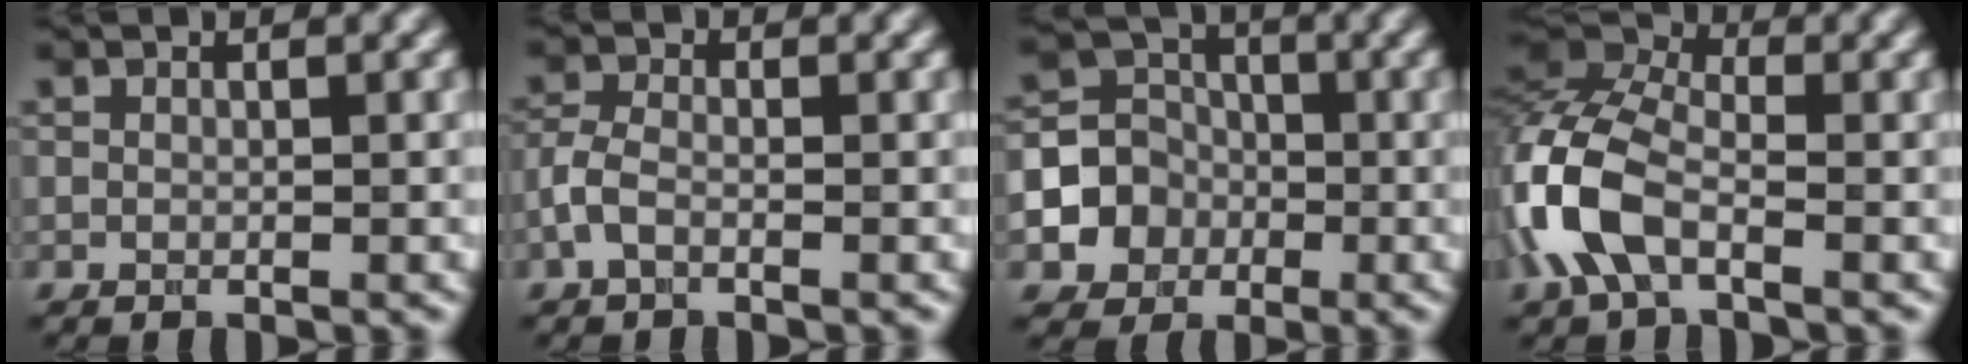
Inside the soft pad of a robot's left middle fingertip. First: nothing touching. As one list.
[{"total": 2.2, "force": [-1.1, 1.1, 1.6], "torque": [-0.038, 0.004, -0.031]}, {"total": 7.0, "force": [-2.4, 6.3, 1.7], "torque": [-0.024, 0.001, -0.058]}, {"total": 8.1, "force": [-2.5, 4.4, 6.4], "torque": [-0.153, 0.015, -0.071]}]